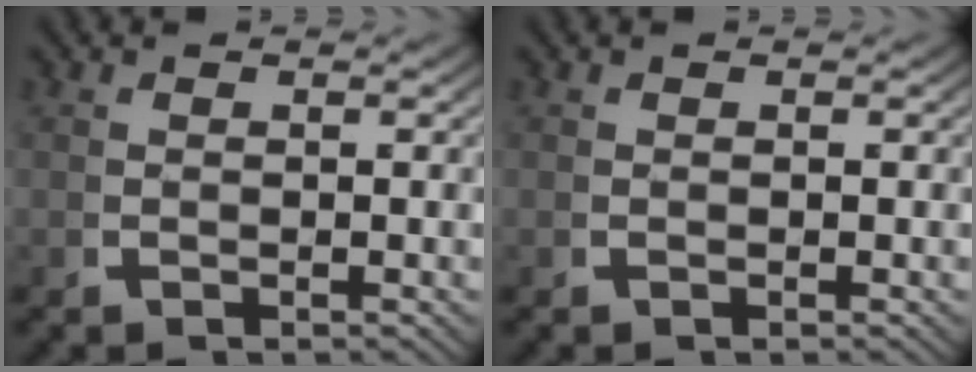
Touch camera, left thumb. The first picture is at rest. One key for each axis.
{"total": 0.0}